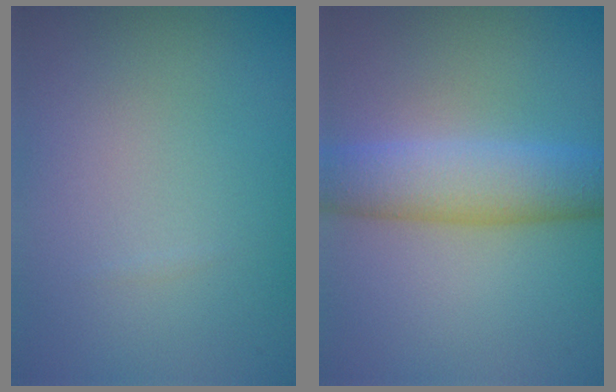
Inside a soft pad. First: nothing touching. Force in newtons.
{"total": 5.5, "press": 5.5, "slide": 0.2}